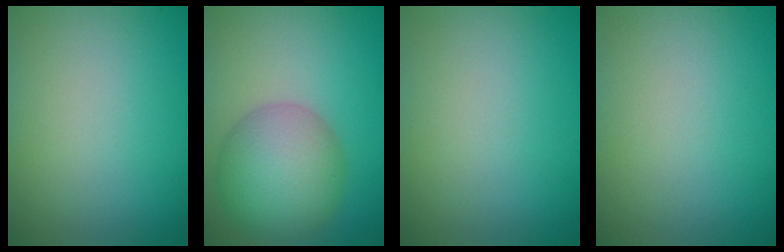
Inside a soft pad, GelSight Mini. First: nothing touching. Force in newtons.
{"total": 8.1, "press": 8.1, "slide": 0.3}
{"total": 0.0}
{"total": 0.0}